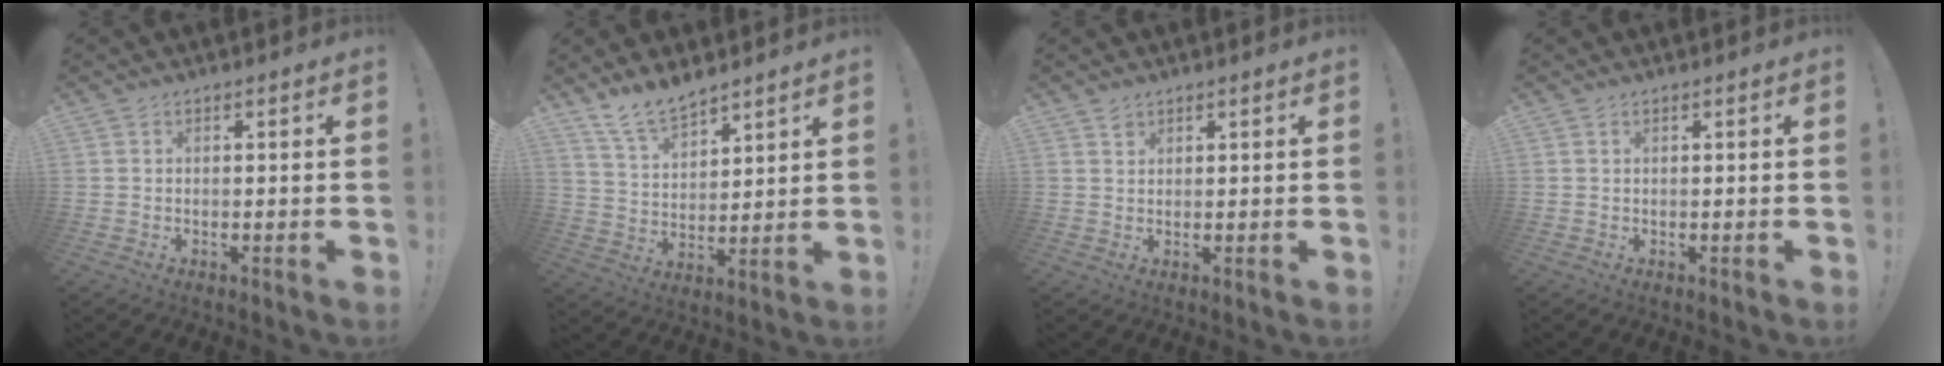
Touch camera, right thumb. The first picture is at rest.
{"total": 10.2, "force": [9.0, 3.7, 3.3], "torque": [-0.078, -0.056, 0.177]}
{"total": 1.1, "force": [0.9, 0.6, 0.2], "torque": [0.004, -0.005, 0.016]}
{"total": 0.0}